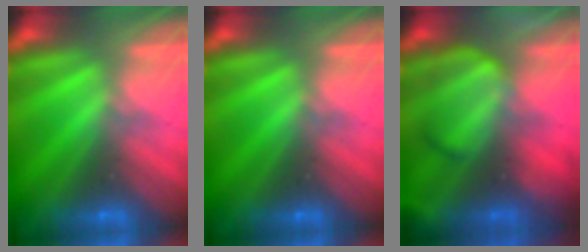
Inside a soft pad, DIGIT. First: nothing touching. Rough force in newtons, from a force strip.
{"total": 0.0}
{"total": 8.5}